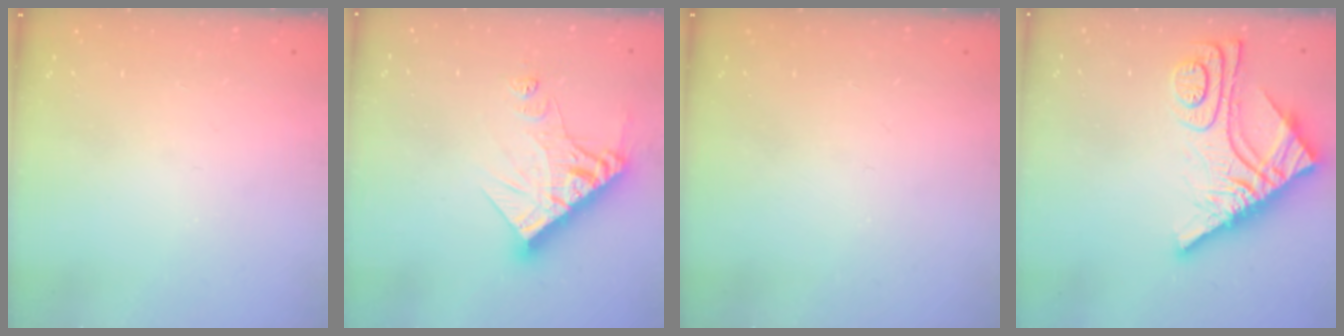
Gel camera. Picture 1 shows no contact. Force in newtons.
{"total": 13.3, "press": 13.2, "slide": 1.7}
{"total": 0.0}
{"total": 12.6, "press": 12.5, "slide": 1.2}